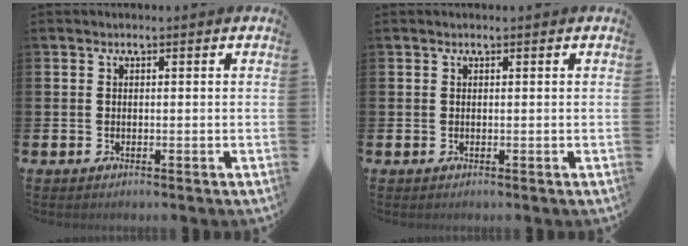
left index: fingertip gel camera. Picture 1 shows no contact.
{"total": 0.0}